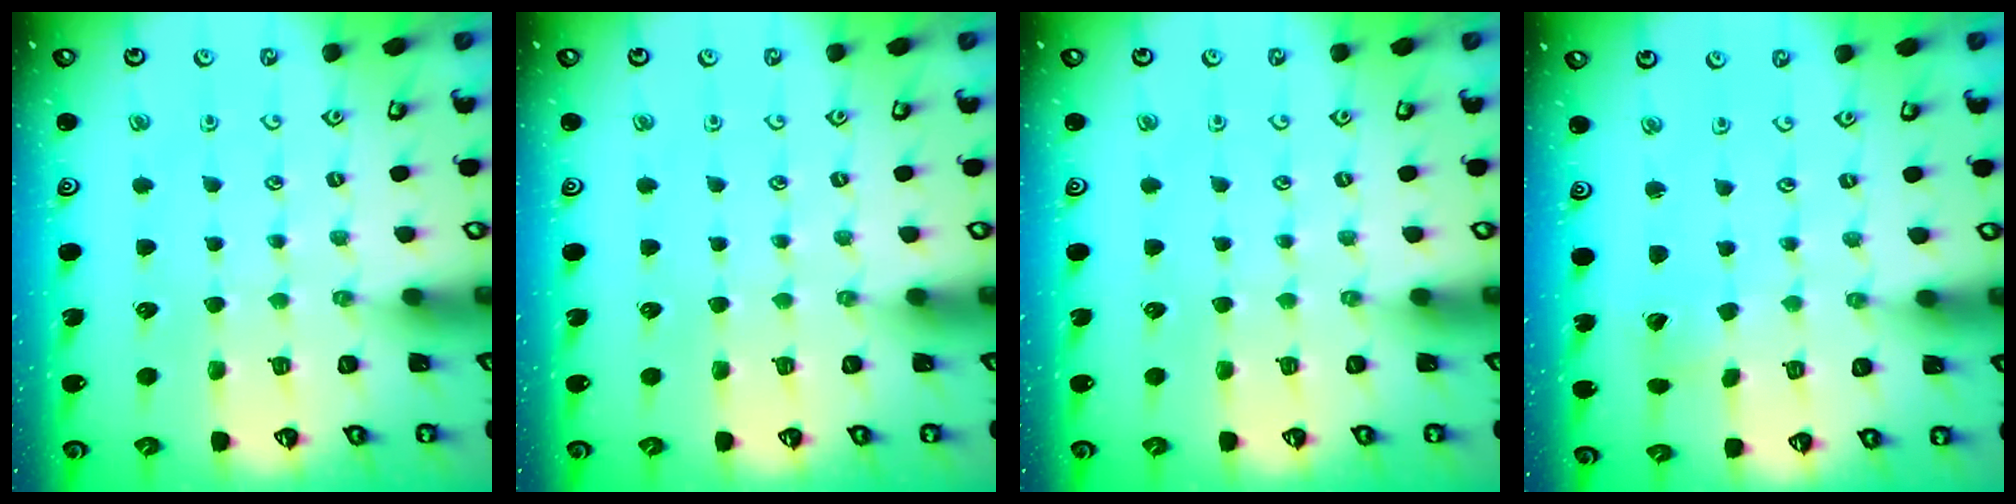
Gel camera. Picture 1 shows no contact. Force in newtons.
{"total": 0.0}
{"total": 0.0}
{"total": 2.1, "press": 2.1, "slide": 0.3}